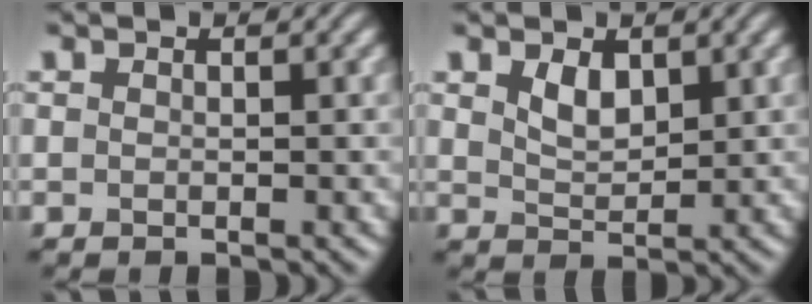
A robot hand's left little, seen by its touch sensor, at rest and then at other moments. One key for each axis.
{"total": 2.3, "fx": 1.2, "fy": 1.3, "fz": 1.5, "tx": -0.032, "ty": -0.004, "tz": 0.029}